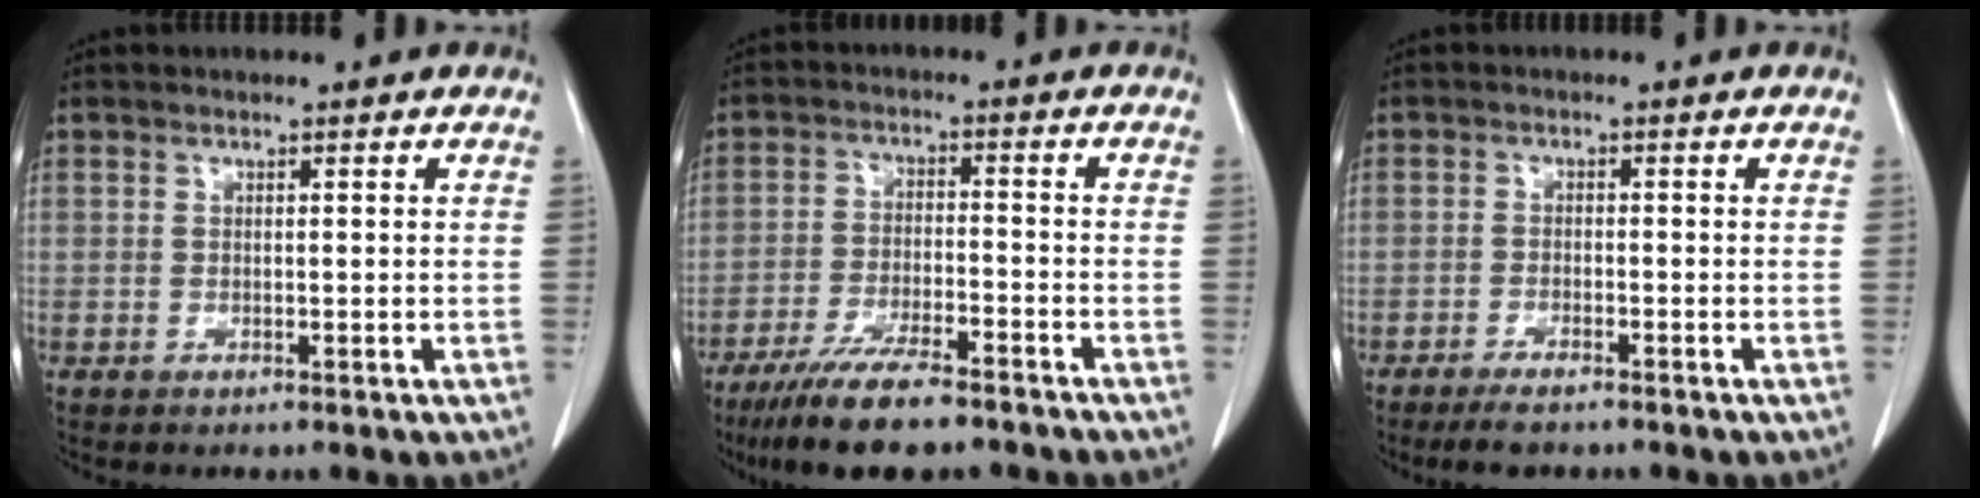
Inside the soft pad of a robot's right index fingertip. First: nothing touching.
{"total": 11.4, "force": [-9.0, 2.0, 6.7], "torque": [-0.116, -0.025, -0.149]}
{"total": 3.5, "force": [-2.9, 0.7, 1.9], "torque": [-0.037, -0.006, -0.046]}